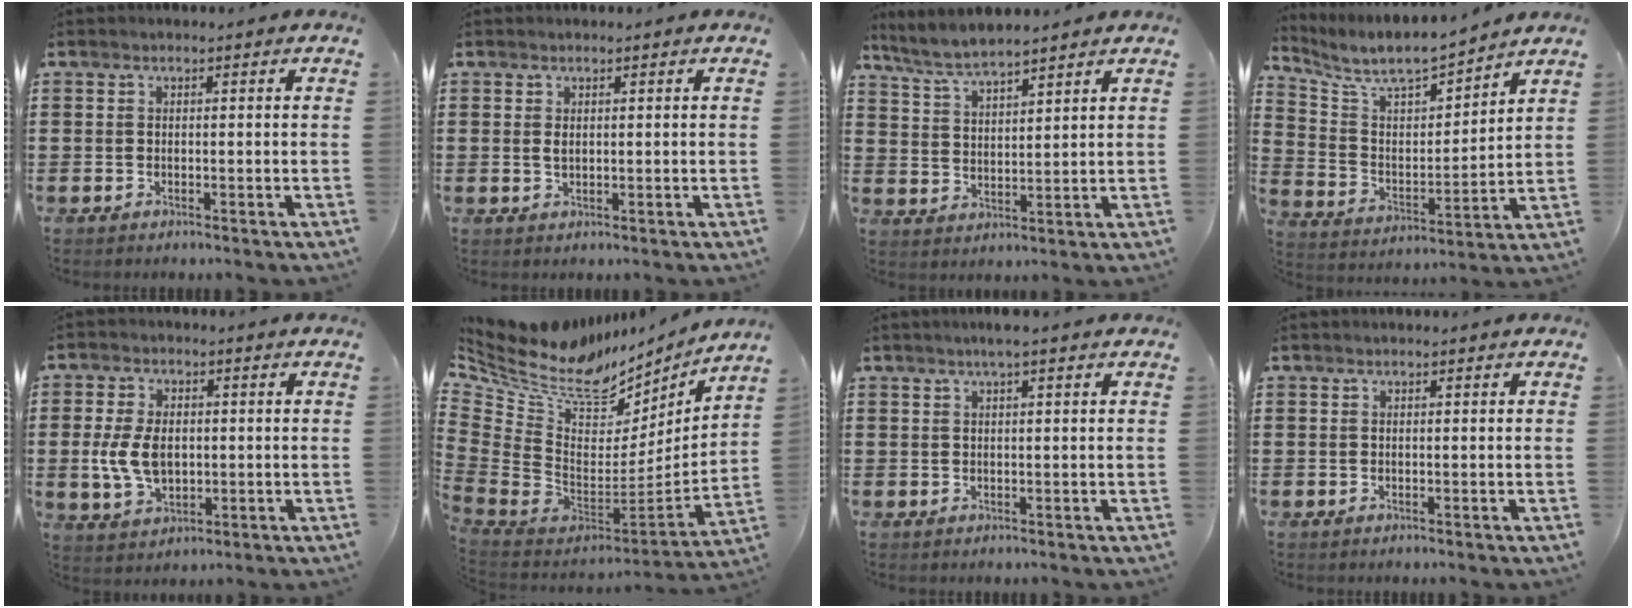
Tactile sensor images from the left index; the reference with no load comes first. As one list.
[{"total": 1.1, "force": [0.4, 0.5, 1.0], "torque": [-0.021, 0.003, 0.006]}, {"total": 5.2, "force": [4.8, 0.4, 1.9], "torque": [-0.054, -0.016, 0.085]}, {"total": 7.2, "force": [6.6, 1.3, 2.8], "torque": [-0.086, -0.048, 0.109]}, {"total": 7.0, "force": [-0.2, 4.5, 5.4], "torque": [-0.123, 0.001, -0.011]}, {"total": 8.4, "force": [5.8, 4.7, 3.9], "torque": [-0.120, -0.057, 0.099]}, {"total": 2.0, "force": [1.3, -0.1, 1.5], "torque": [-0.030, 0.001, 0.023]}, {"total": 0.0}]